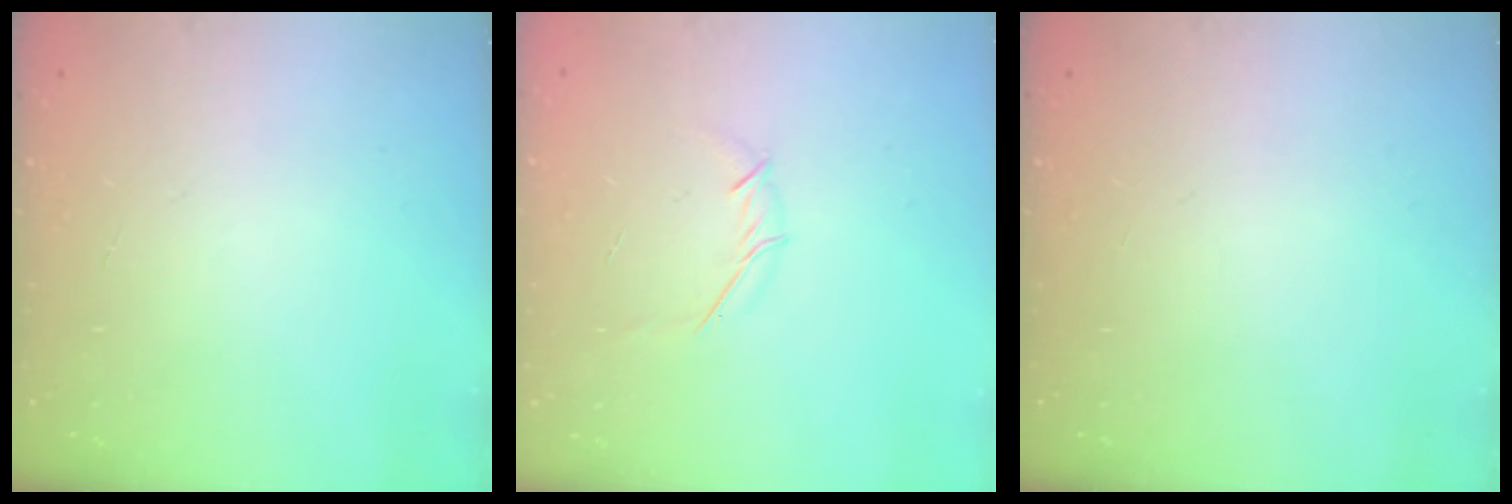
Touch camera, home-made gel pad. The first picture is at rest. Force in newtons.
{"total": 3.8, "press": 3.7, "slide": 1.0}
{"total": 0.0}